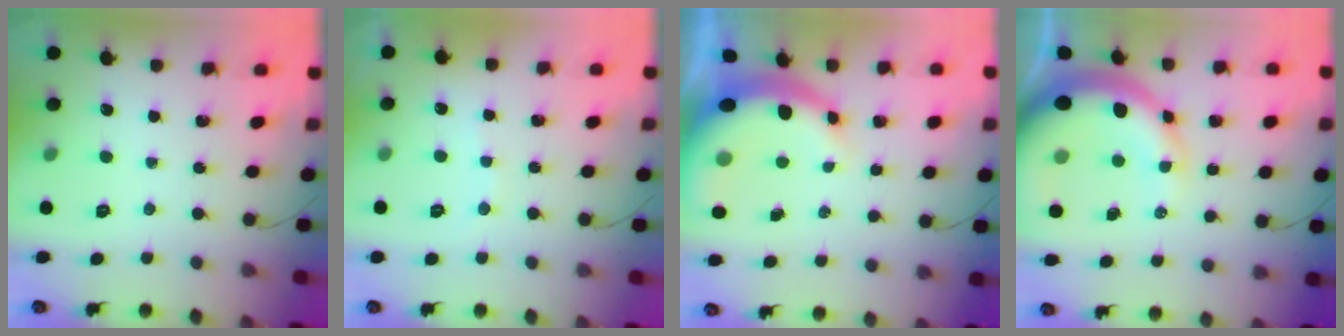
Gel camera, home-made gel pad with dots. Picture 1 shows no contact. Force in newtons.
{"total": 4.6, "press": 4.5, "slide": 0.7}
{"total": 9.7, "press": 9.5, "slide": 2.0}
{"total": 16.7, "press": 16.3, "slide": 3.4}